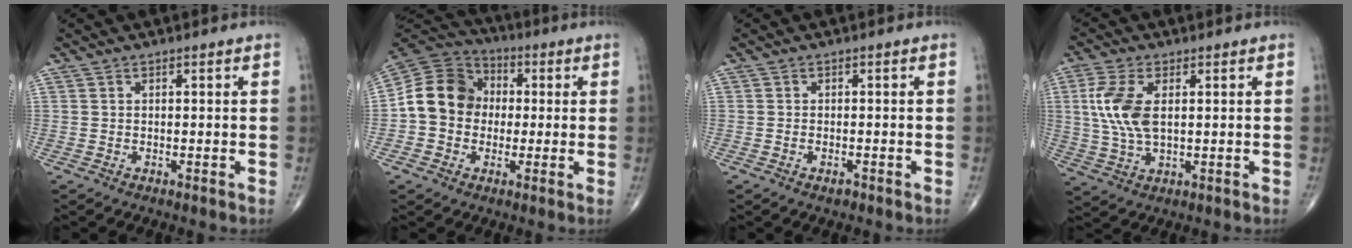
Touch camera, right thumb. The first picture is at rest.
{"total": 12.7, "force": [-0.1, 10.9, 6.4], "torque": [-0.097, 0.033, -0.015]}
{"total": 1.1, "force": [-0.7, 0.6, 0.7], "torque": [-0.013, 0.004, -0.011]}
{"total": 9.4, "force": [1.6, 4.7, 7.9], "torque": [-0.183, -0.002, 0.035]}